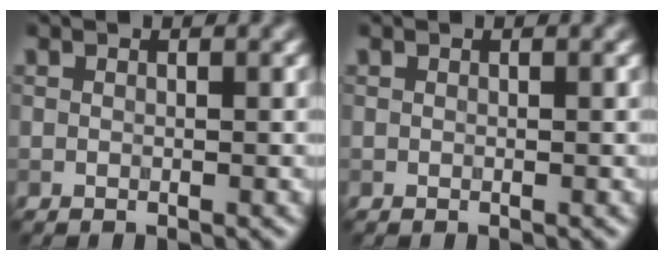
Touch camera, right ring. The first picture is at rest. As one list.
[{"total": 0.0}]